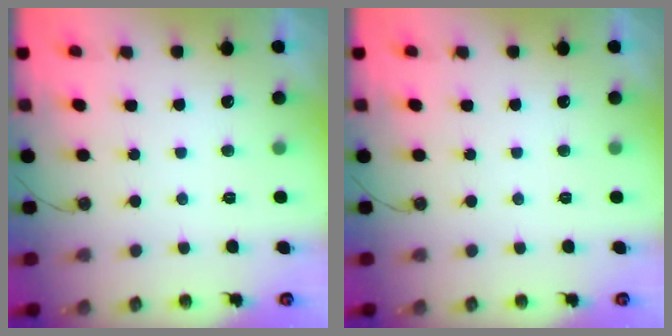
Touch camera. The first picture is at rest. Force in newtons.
{"total": 0.0}